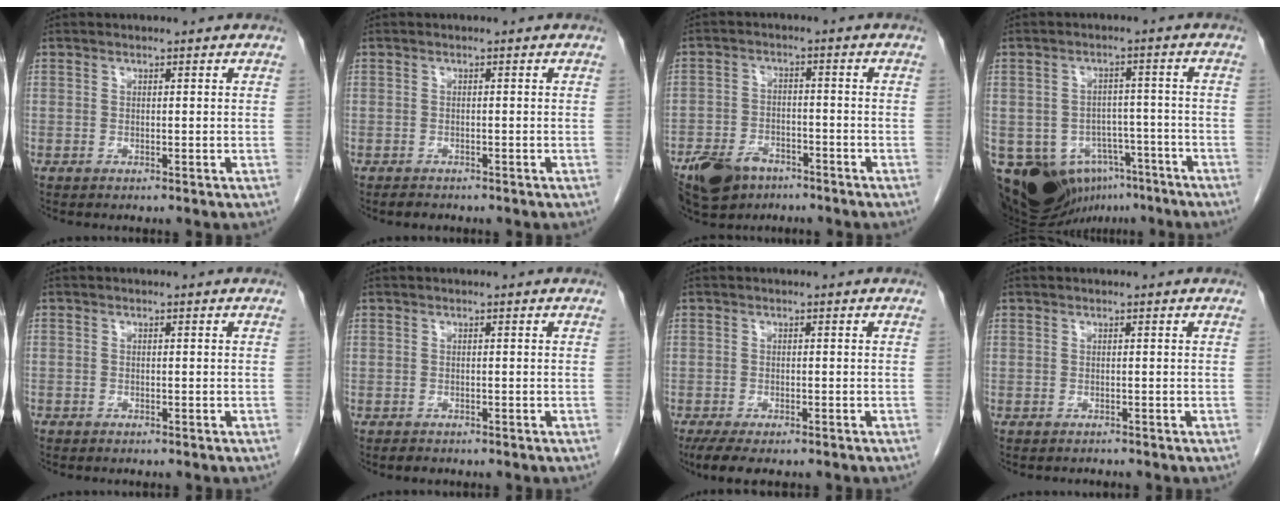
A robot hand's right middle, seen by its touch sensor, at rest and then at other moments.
{"total": 1.4, "force": [-1.2, 0.6, 0.4], "torque": [-0.012, -0.001, -0.016]}
{"total": 9.4, "force": [-6.6, 5.3, 4.1], "torque": [-0.075, -0.003, -0.110]}
{"total": 15.9, "force": [-9.5, 10.6, 7.1], "torque": [-0.133, 0.013, -0.127]}
{"total": 0.9, "force": [-0.8, 0.3, 0.4], "torque": [-0.004, 0.000, -0.009]}
{"total": 1.2, "force": [-1.1, 0.5, 0.3], "torque": [-0.011, -0.001, -0.014]}
{"total": 6.0, "force": [-4.6, 1.8, 3.4], "torque": [-0.054, -0.012, -0.070]}
{"total": 0.6, "force": [-0.6, 0.0, -0.1], "torque": [-0.003, -0.004, -0.009]}